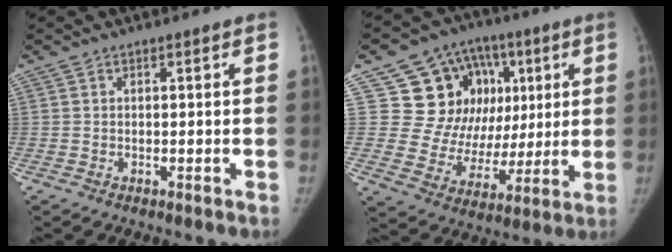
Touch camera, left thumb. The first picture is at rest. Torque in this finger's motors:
{"motor_torque": [-0.15, 0.62, -0.08, -0.16, -0.06]}